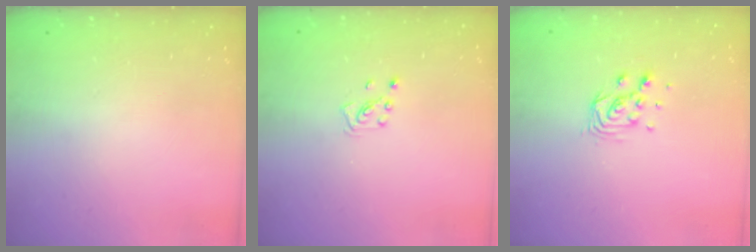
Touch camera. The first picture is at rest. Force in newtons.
{"total": 2.1, "press": 2.0, "slide": 0.3}
{"total": 7.0, "press": 7.0, "slide": 0.5}